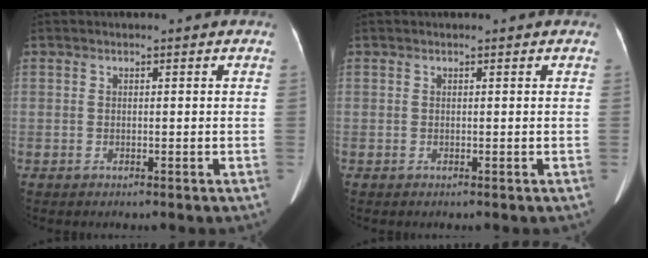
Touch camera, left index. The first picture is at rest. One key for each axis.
{"total": 0.0}